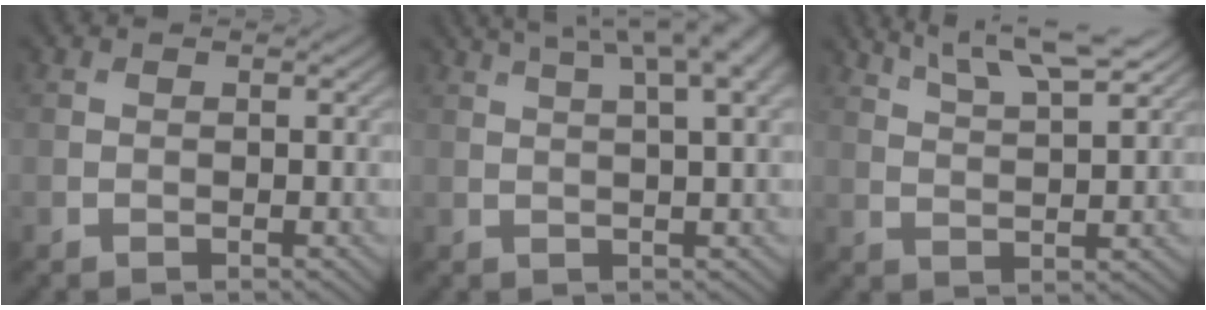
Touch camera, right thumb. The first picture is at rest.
{"total": 10.2, "force": [5.7, 2.7, 8.1], "torque": [-0.111, 0.037, 0.070]}
{"total": 7.6, "force": [5.7, 1.5, 4.7], "torque": [-0.081, 0.005, 0.099]}